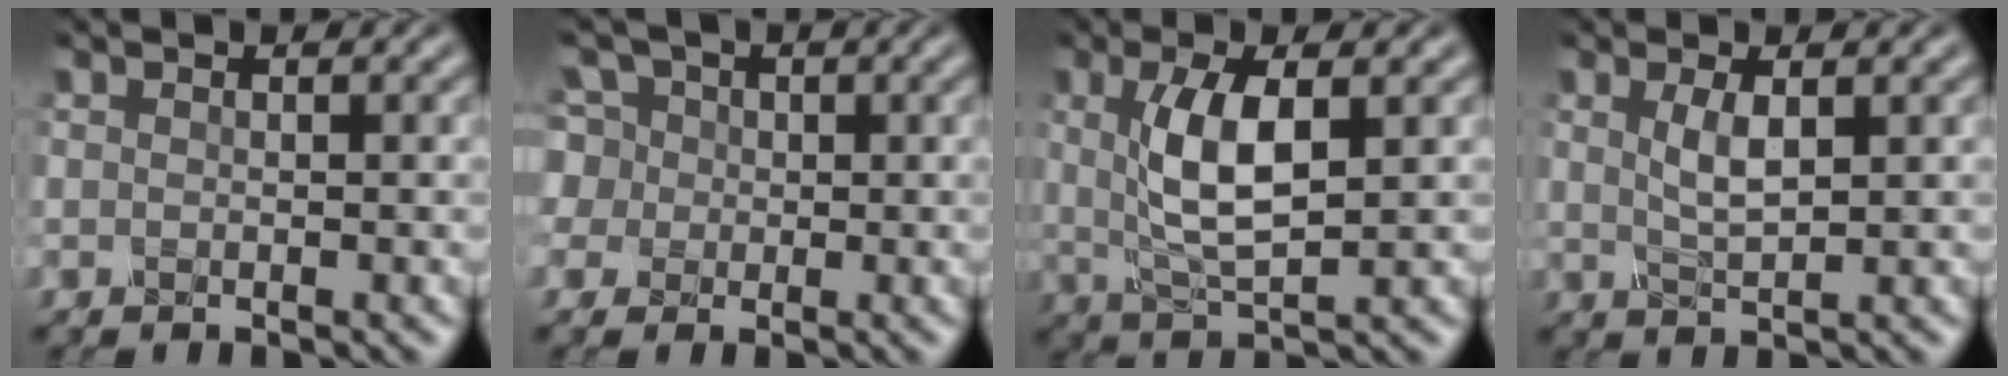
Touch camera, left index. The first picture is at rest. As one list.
[{"total": 6.8, "force": [2.0, 5.9, 2.6], "torque": [-0.060, 0.037, 0.008]}, {"total": 5.6, "force": [1.1, 1.9, 5.2], "torque": [-0.106, 0.001, 0.023]}, {"total": 2.4, "force": [0.8, 0.7, 2.1], "torque": [-0.044, -0.002, 0.019]}]